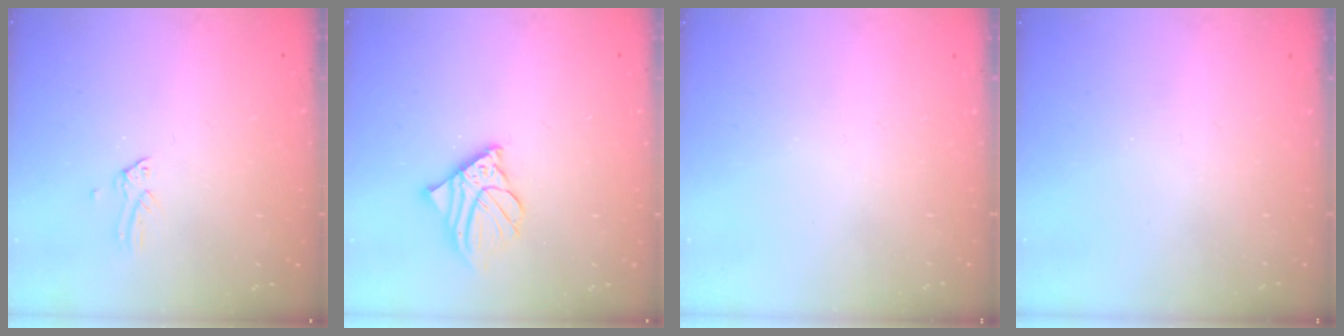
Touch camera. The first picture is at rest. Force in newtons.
{"total": 7.7, "press": 7.6, "slide": 1.6}
{"total": 0.0}
{"total": 0.0}